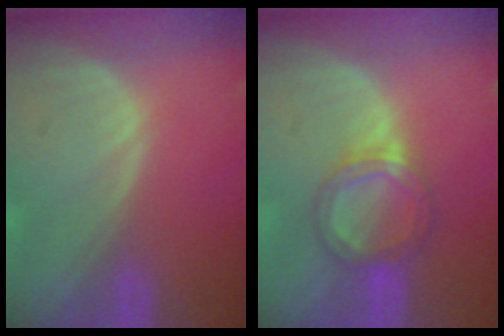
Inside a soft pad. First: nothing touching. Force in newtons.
{"total": 5.4, "press": 5.1, "slide": 1.9}